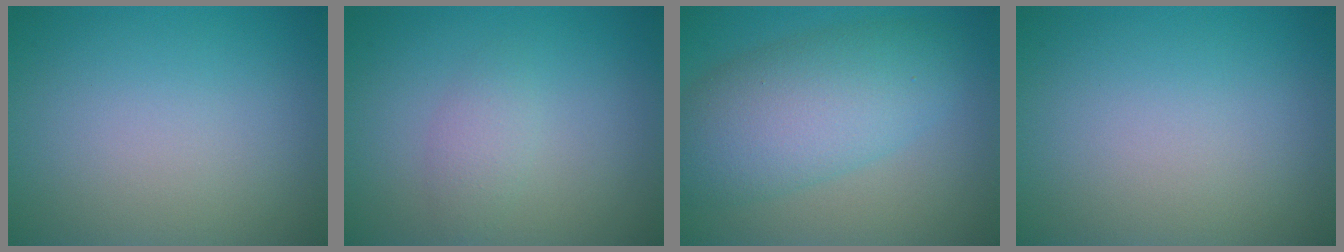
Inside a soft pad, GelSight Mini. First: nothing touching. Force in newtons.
{"total": 1.5, "press": 1.5, "slide": 0.1}
{"total": 7.4, "press": 7.4, "slide": 0.1}
{"total": 0.0}